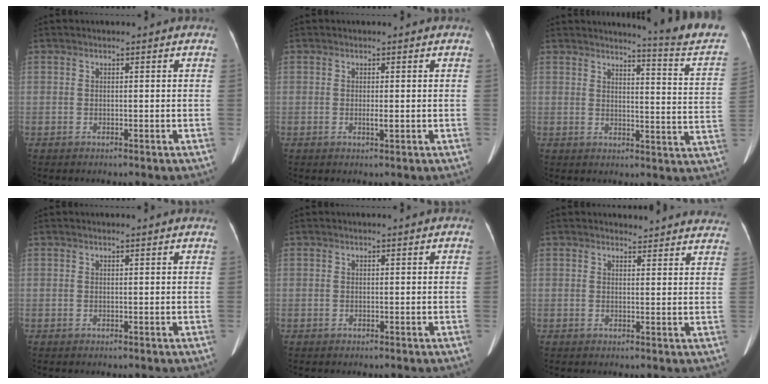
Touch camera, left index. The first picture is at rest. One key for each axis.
{"total": 1.0, "fx": -0.1, "fy": 0.1, "fz": 1.0, "tx": -0.019, "ty": -0.002, "tz": -0.001}
{"total": 12.6, "fx": 11.9, "fy": -1.9, "fz": 3.4, "tx": -0.047, "ty": -0.089, "tz": 0.126}
{"total": 0.9, "fx": 0.8, "fy": 0.0, "fz": 0.3, "tx": -0.012, "ty": 0.008, "tz": 0.014}
{"total": 0.0}
{"total": 9.9, "fx": 9.7, "fy": 2.1, "fz": 0.9, "tx": 0.023, "ty": -0.015, "tz": 0.078}